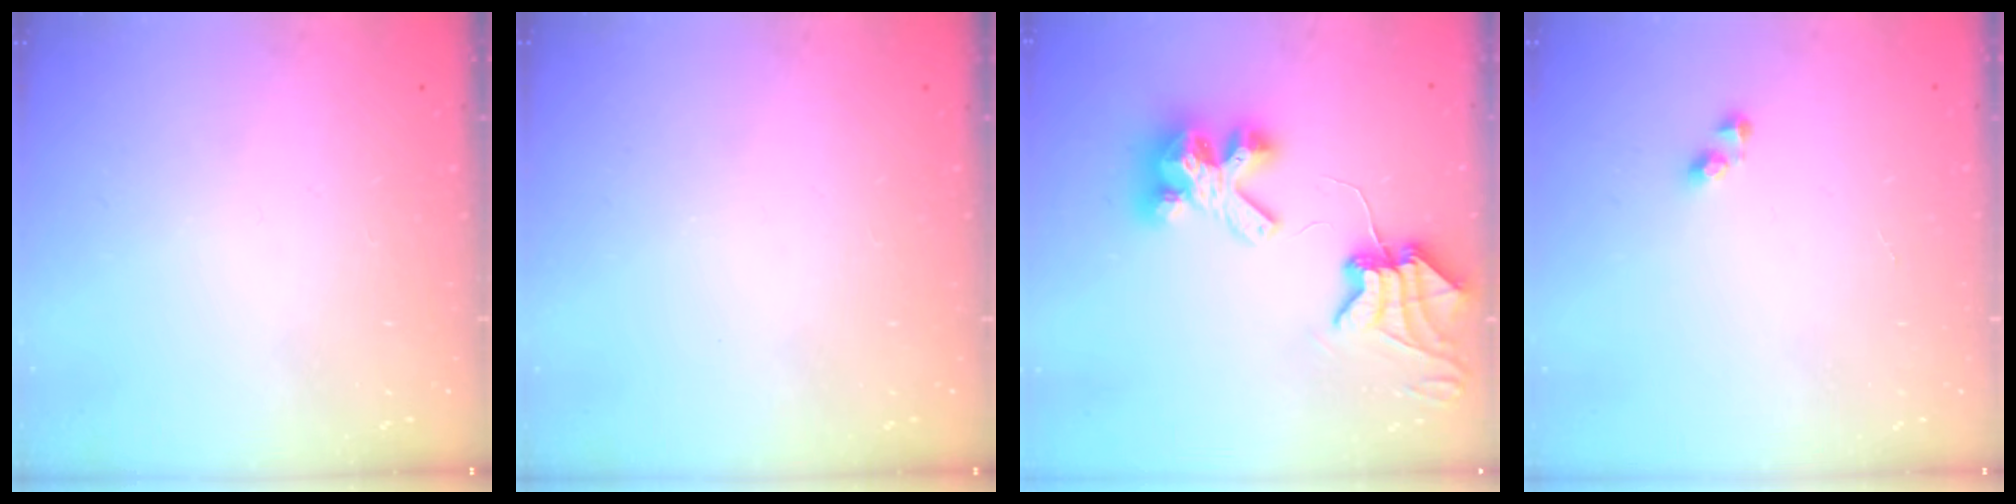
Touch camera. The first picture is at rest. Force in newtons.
{"total": 0.0}
{"total": 8.5, "press": 8.5, "slide": 0.9}
{"total": 3.4, "press": 3.4, "slide": 0.0}